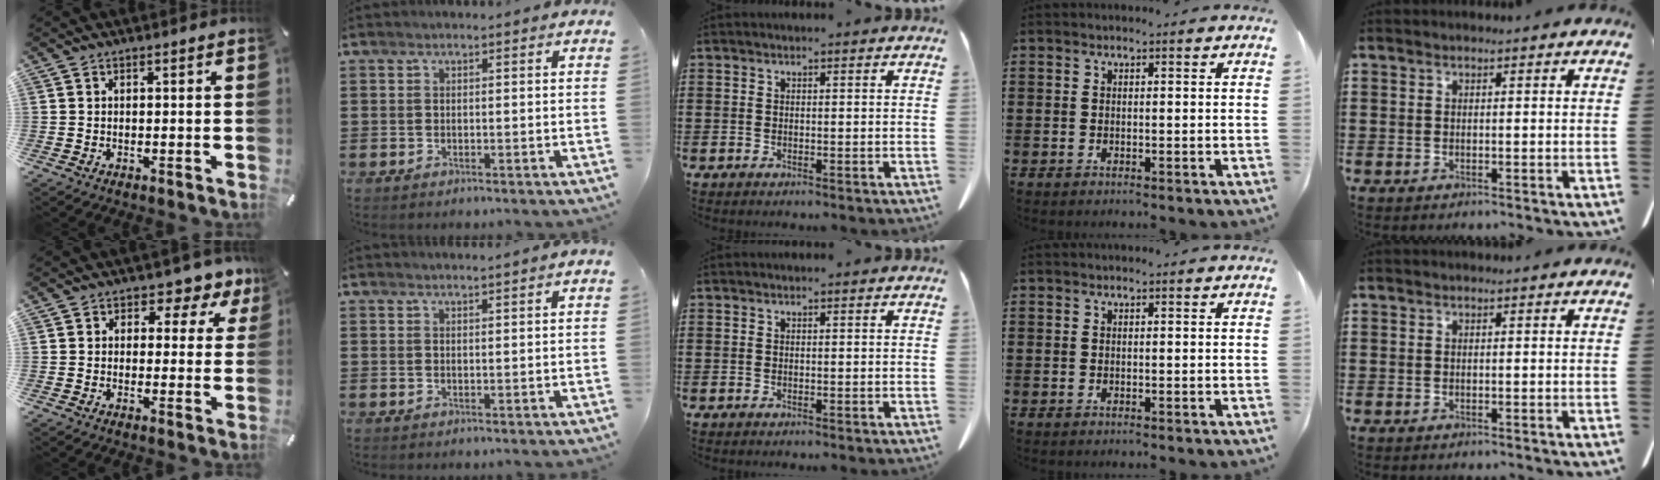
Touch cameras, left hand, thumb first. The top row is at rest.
{"thumb": {"total": 4.9, "force": [1.6, 3.9, 2.3], "torque": [-0.020, -0.011, 0.018]}, "index": {"total": 1.0, "force": [0.9, -0.3, 0.3], "torque": [-0.005, -0.005, 0.018]}}